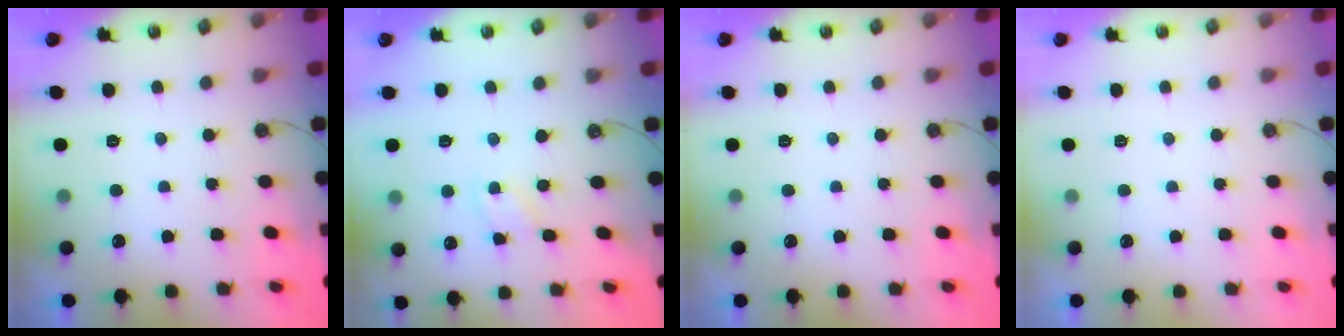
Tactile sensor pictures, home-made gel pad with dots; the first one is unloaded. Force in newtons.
{"total": 2.9, "press": 2.9, "slide": 0.5}
{"total": 0.0}
{"total": 0.0}